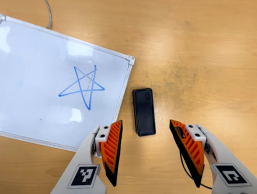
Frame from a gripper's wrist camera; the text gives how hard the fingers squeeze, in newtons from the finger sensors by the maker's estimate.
{"total": 0.0}